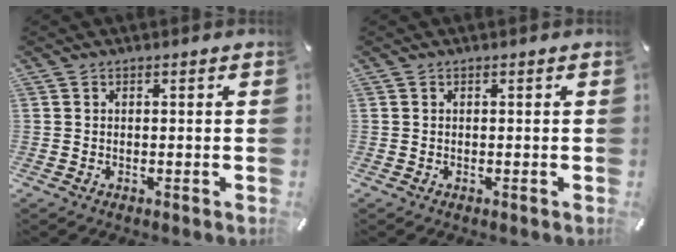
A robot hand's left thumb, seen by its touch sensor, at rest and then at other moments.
{"total": 0.0}